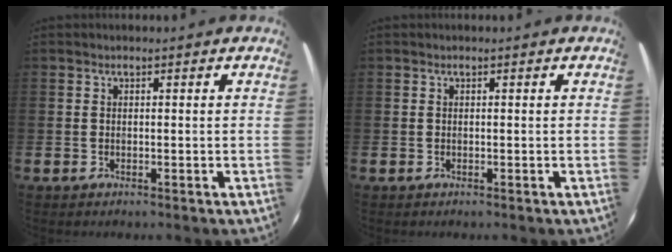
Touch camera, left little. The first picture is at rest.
{"total": 0.0}